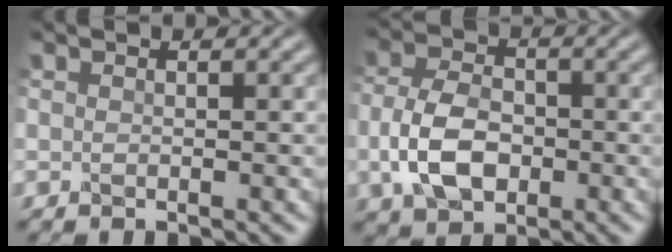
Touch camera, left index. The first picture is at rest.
{"total": 5.5, "force": [-1.6, 3.7, 3.7], "torque": [-0.091, 0.006, -0.034]}